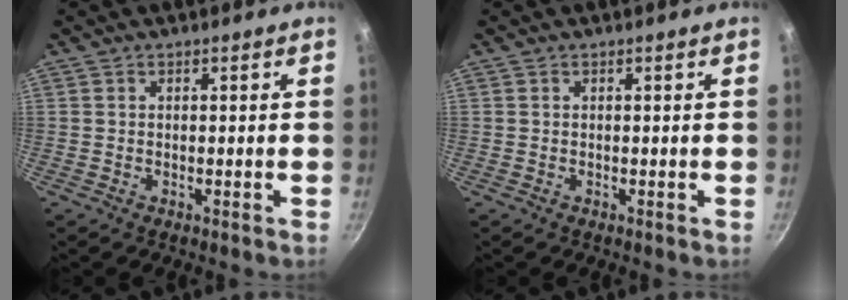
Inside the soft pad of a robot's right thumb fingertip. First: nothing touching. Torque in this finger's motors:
{"motor_torque": [-0.01, 0.00, 0.10, -0.05, 0.03]}